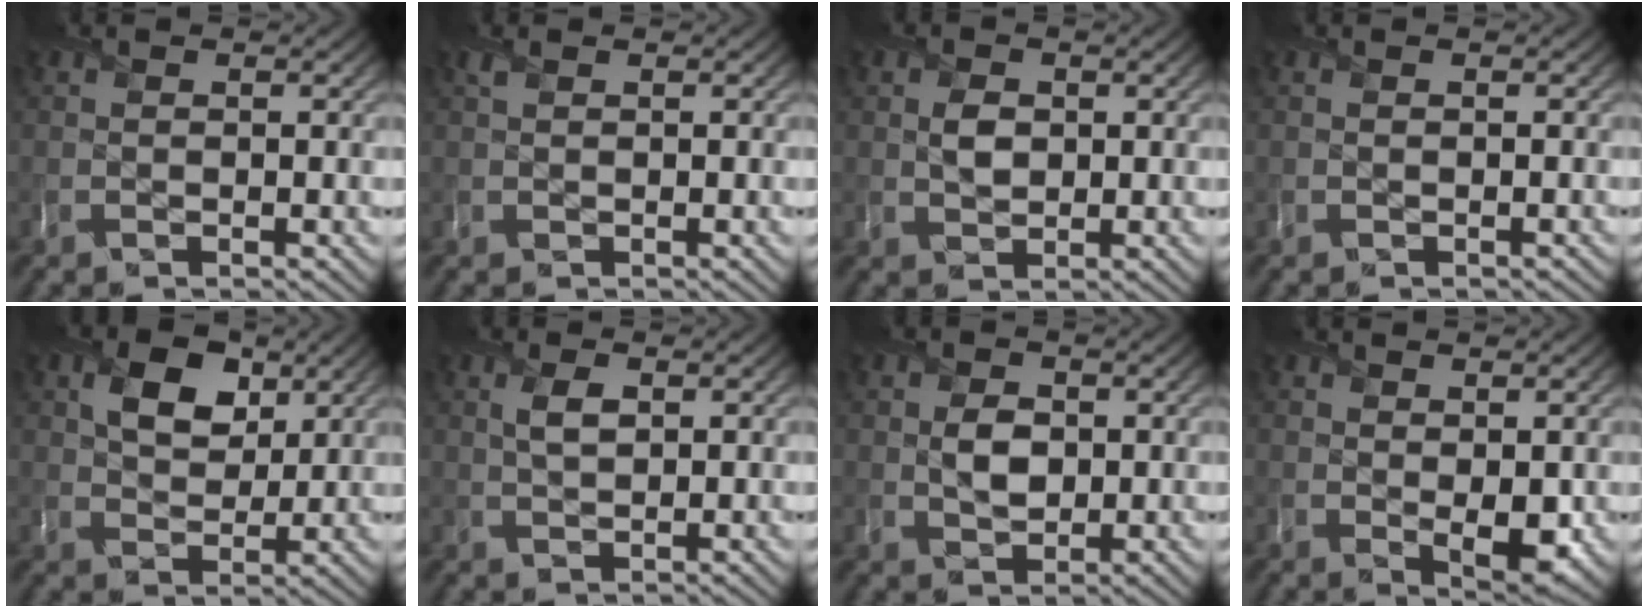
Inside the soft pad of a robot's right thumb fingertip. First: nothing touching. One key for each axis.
{"total": 0.6, "fx": 0.5, "fy": 0.3, "fz": 0.3, "tx": -0.009, "ty": 0.001, "tz": 0.011}
{"total": 2.3, "fx": 0.3, "fy": 1.8, "fz": 1.3, "tx": -0.028, "ty": -0.006, "tz": 0.009}
{"total": 0.0}
{"total": 6.1, "fx": 2.7, "fy": 4.2, "fz": 3.5, "tx": -0.065, "ty": -0.006, "tz": 0.044}
{"total": 2.4, "fx": 0.9, "fy": 1.1, "fz": 1.9, "tx": -0.044, "ty": -0.002, "tz": 0.020}
{"total": 3.1, "fx": 0.3, "fy": 2.4, "fz": 1.9, "tx": -0.043, "ty": -0.006, "tz": 0.007}
{"total": 2.8, "fx": 0.2, "fy": 1.3, "fz": 2.5, "tx": -0.043, "ty": -0.012, "tz": 0.011}